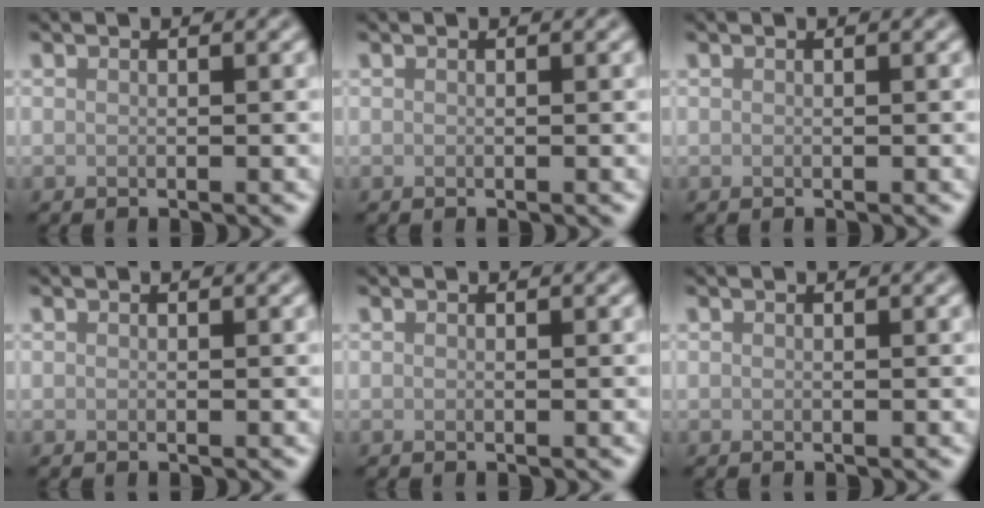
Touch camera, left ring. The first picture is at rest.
{"total": 0.0}
{"total": 0.0}
{"total": 0.0}
{"total": 0.0}
{"total": 0.0}